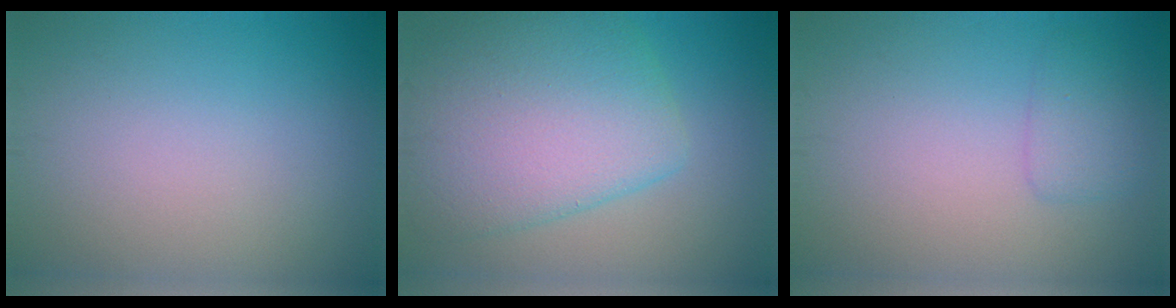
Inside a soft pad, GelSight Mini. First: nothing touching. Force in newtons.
{"total": 9.0, "press": 9.0, "slide": 0.3}
{"total": 1.7, "press": 1.7, "slide": 0.1}